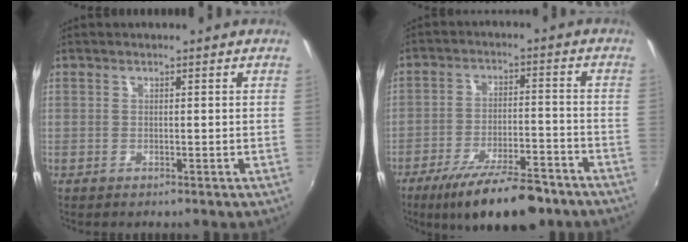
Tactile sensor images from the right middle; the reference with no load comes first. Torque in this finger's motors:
{"motor_torque": [1.10, -1.04, 0.31, 0.21]}